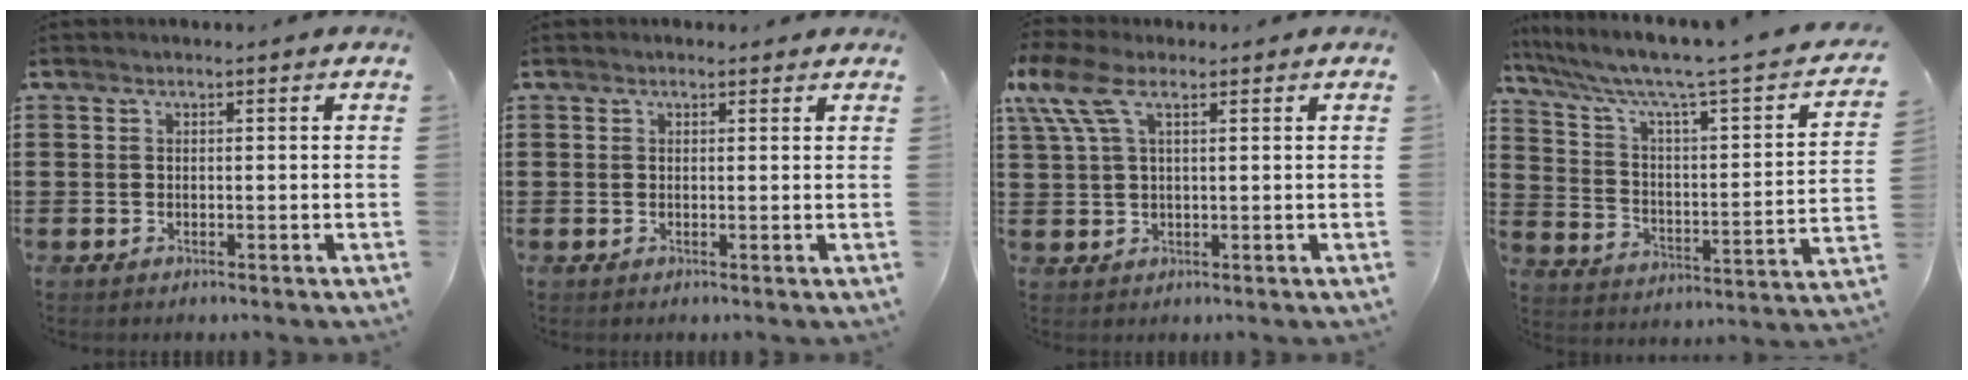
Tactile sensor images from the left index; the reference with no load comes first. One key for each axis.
{"total": 0.7, "fx": 0.6, "fy": 0.3, "fz": 0.2, "tx": -0.005, "ty": 0.002, "tz": 0.011}
{"total": 6.4, "fx": 2.7, "fy": 2.8, "fz": 5.0, "tx": -0.130, "ty": 0.005, "tz": 0.043}
{"total": 6.1, "fx": 4.7, "fy": 0.0, "fz": 3.9, "tx": -0.097, "ty": -0.047, "tz": 0.070}